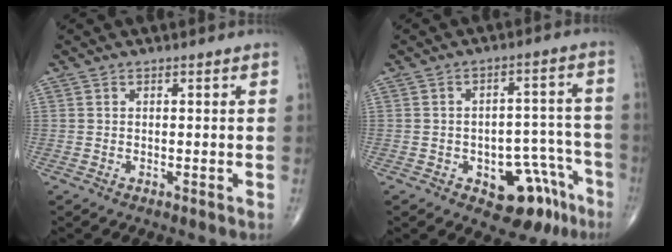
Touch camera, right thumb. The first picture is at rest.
{"total": 11.9, "force": [-6.3, 6.6, 7.6], "torque": [-0.048, 0.055, -0.076]}